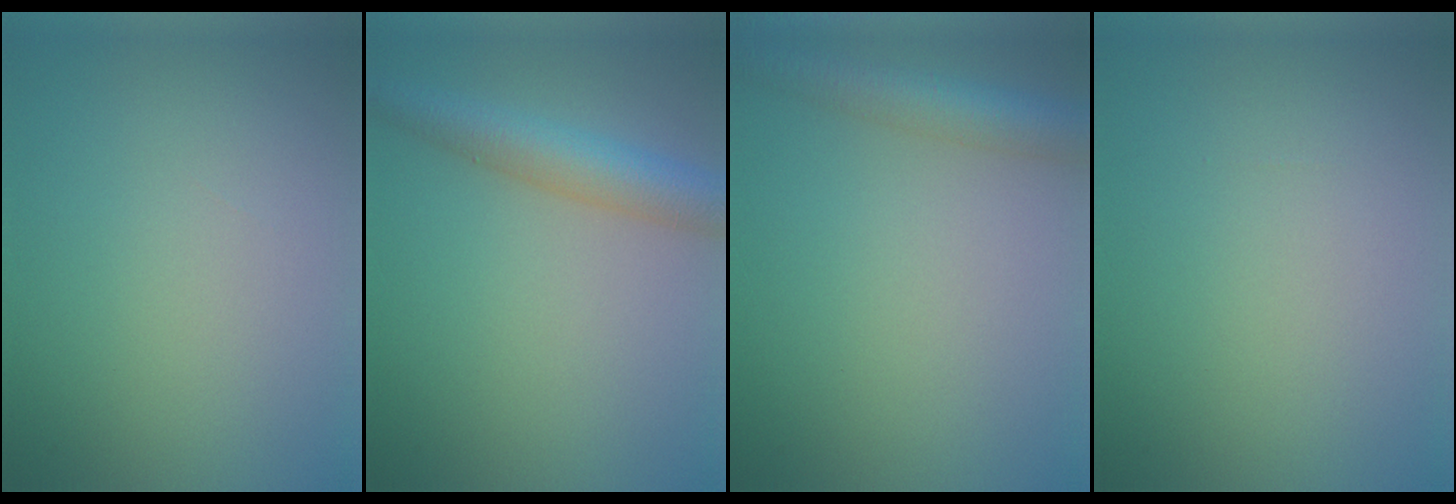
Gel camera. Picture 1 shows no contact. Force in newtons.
{"total": 5.1, "press": 5.1, "slide": 0.3}
{"total": 4.5, "press": 4.5, "slide": 0.2}
{"total": 0.0}